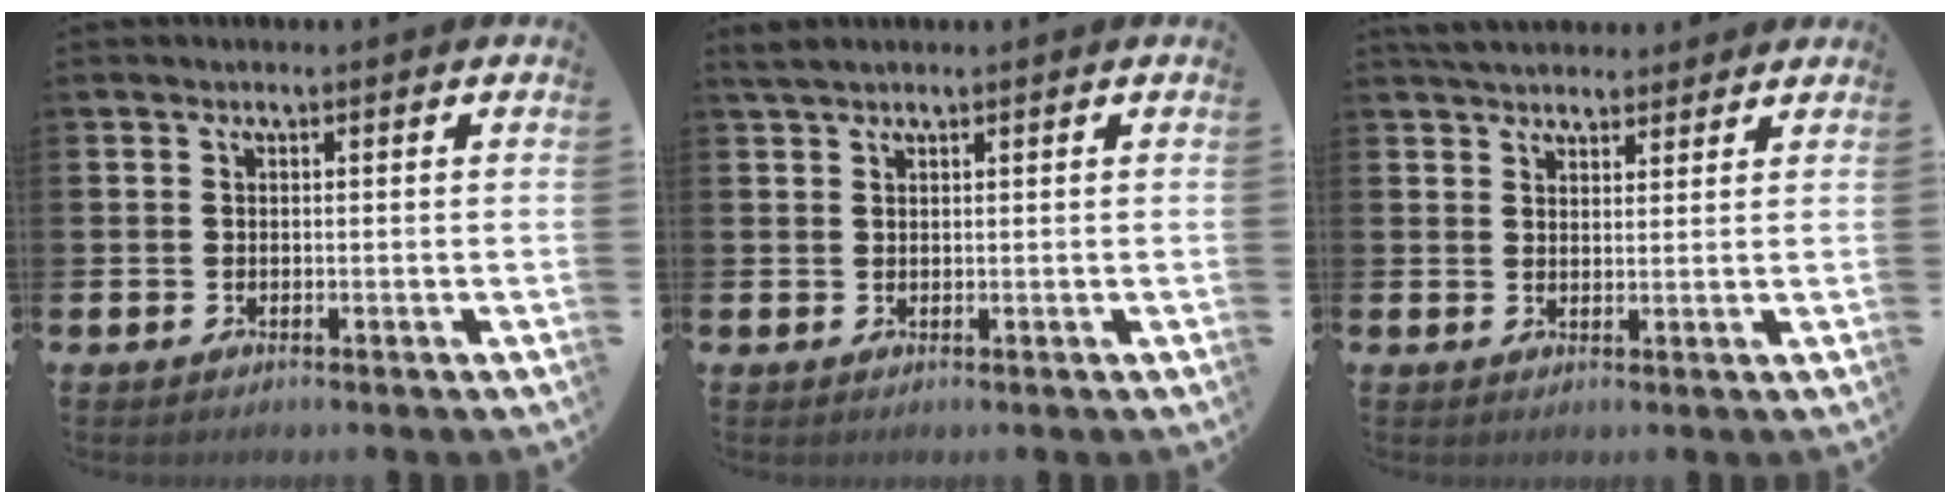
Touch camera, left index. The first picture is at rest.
{"total": 1.5, "force": [1.4, 0.4, 0.6], "torque": [-0.012, 0.003, 0.025]}
{"total": 3.9, "force": [3.8, 1.1, 0.3], "torque": [-0.010, -0.013, 0.071]}